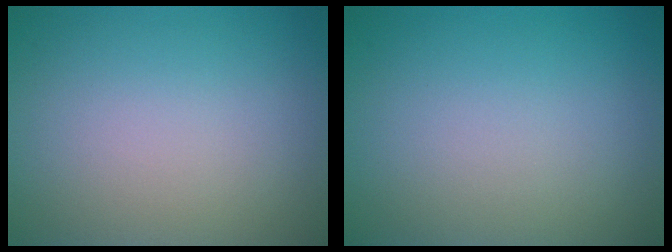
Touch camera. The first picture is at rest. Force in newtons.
{"total": 0.0}